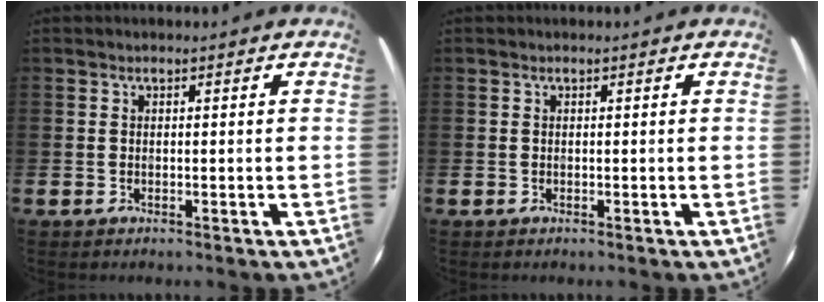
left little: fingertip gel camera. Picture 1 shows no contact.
{"total": 0.0}